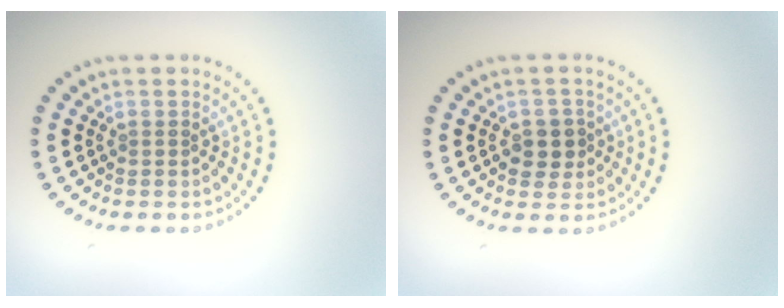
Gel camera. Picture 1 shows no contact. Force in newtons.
{"total": 2.5, "press": 2.4, "slide": 0.8}